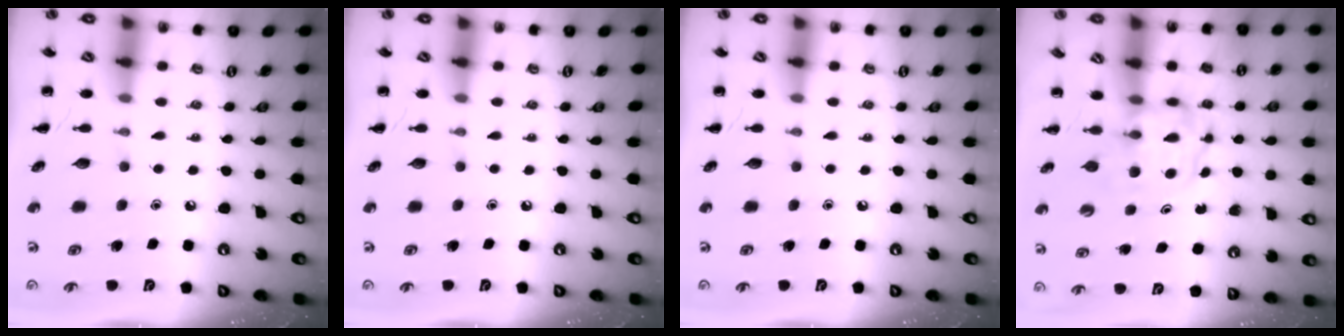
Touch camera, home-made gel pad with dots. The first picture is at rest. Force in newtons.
{"total": 0.0}
{"total": 0.0}
{"total": 3.9, "press": 3.9, "slide": 0.4}